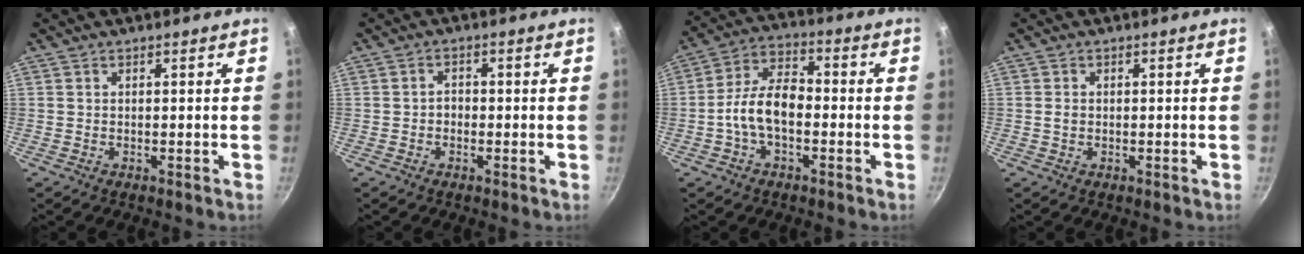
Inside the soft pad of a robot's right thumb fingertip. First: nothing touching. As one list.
[{"total": 1.8, "force": [-0.5, 1.4, 0.9], "torque": [-0.008, 0.009, -0.011]}, {"total": 9.8, "force": [-2.2, 5.5, 7.8], "torque": [-0.125, 0.043, -0.051]}, {"total": 1.2, "force": [0.0, 1.0, 0.7], "torque": [-0.008, 0.002, -0.001]}]